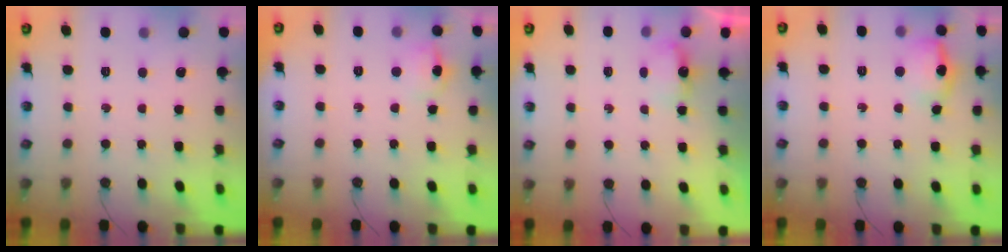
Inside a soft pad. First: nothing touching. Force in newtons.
{"total": 8.1, "press": 8.1, "slide": 0.8}
{"total": 4.6, "press": 4.5, "slide": 0.6}
{"total": 11.0, "press": 10.9, "slide": 0.9}